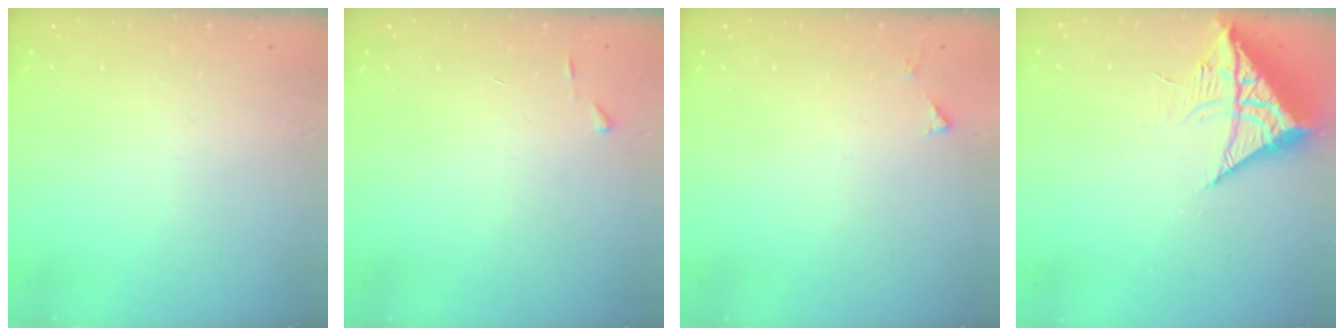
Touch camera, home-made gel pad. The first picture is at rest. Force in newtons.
{"total": 2.7, "press": 2.7, "slide": 0.3}
{"total": 3.5, "press": 3.5, "slide": 0.3}
{"total": 10.5, "press": 10.5, "slide": 1.0}